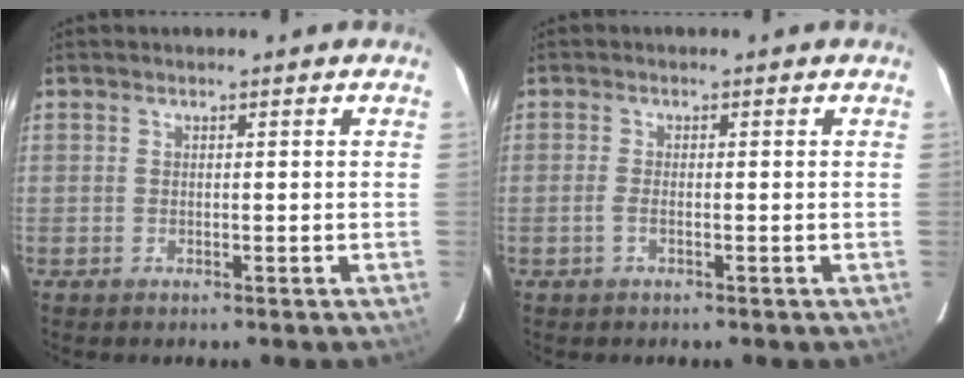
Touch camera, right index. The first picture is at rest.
{"total": 0.9, "force": [-0.4, 0.4, 0.7], "torque": [-0.018, 0.000, -0.008]}